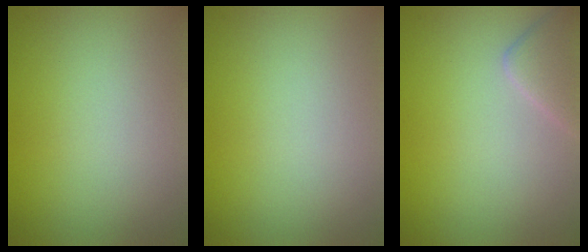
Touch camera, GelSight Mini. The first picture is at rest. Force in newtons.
{"total": 0.0}
{"total": 2.7, "press": 2.7, "slide": 0.2}